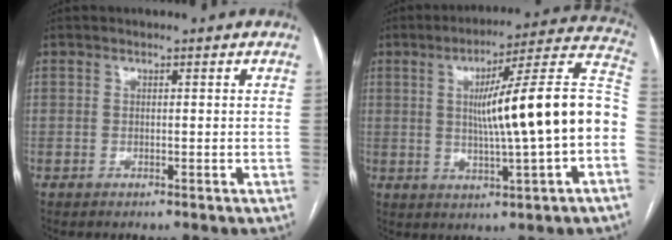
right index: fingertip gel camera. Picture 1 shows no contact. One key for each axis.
{"total": 18.3, "fx": -0.4, "fy": 0.4, "fz": 18.3, "tx": -0.258, "ty": 0.029, "tz": -0.010}